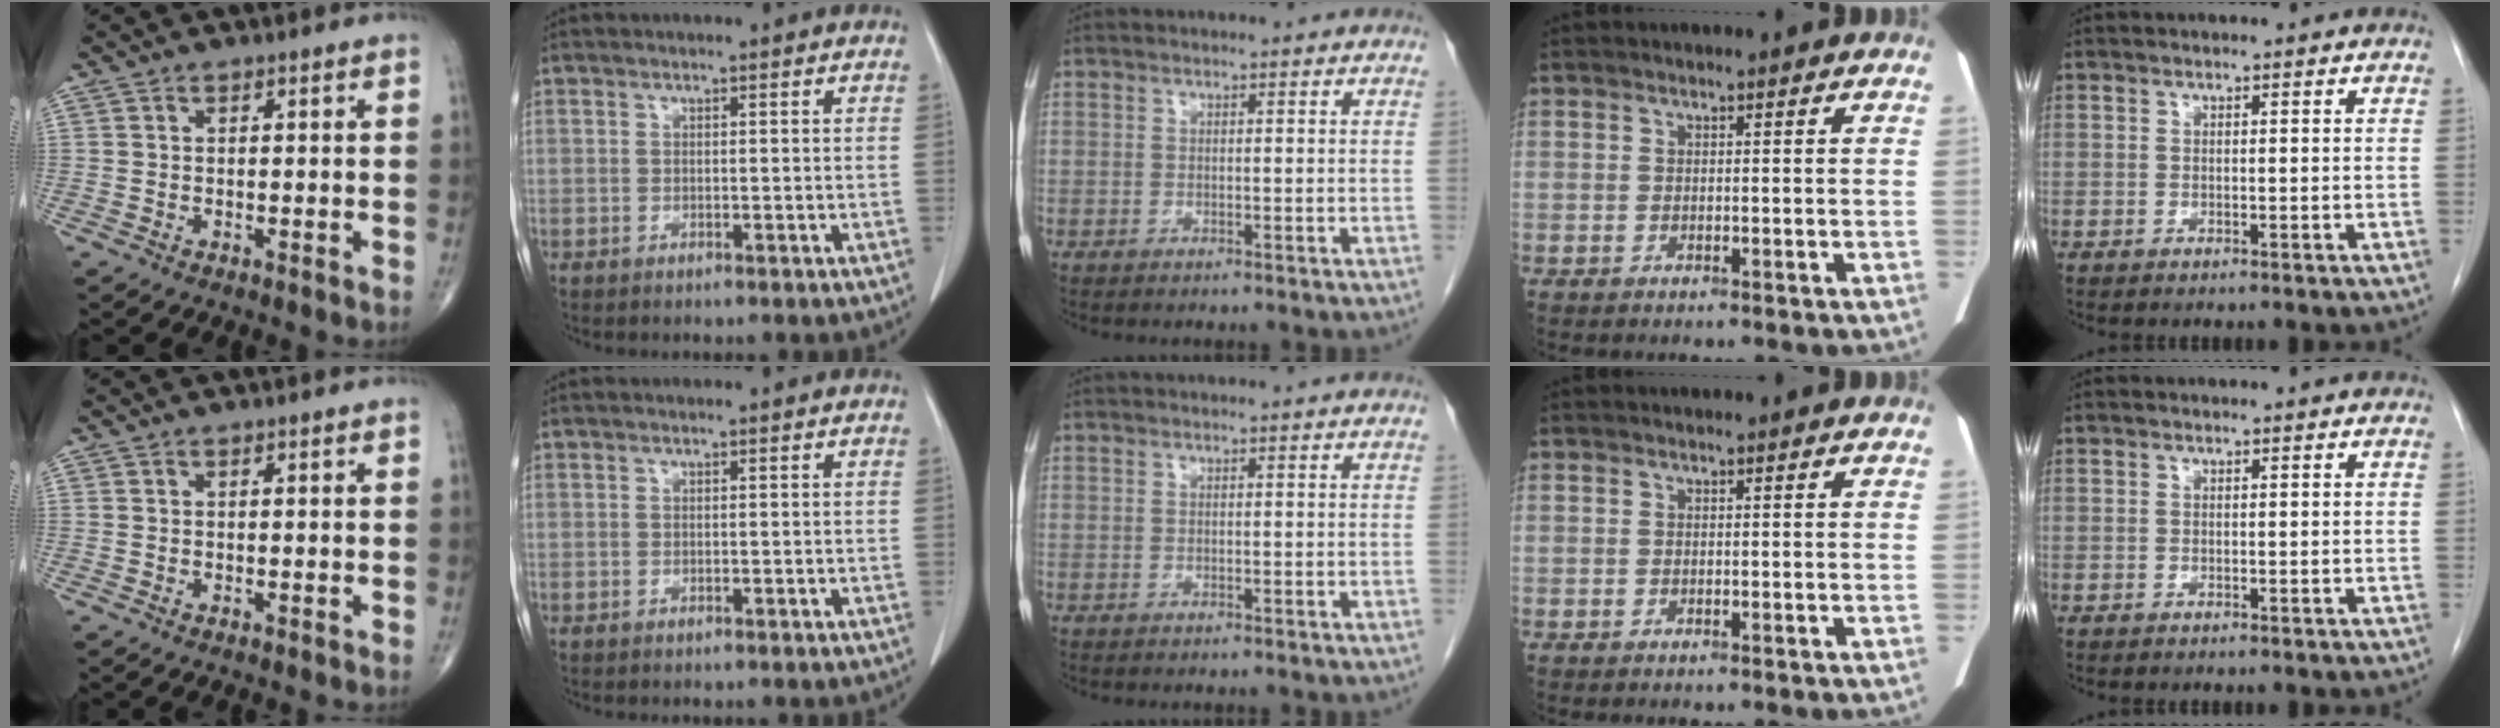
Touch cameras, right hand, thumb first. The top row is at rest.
{}